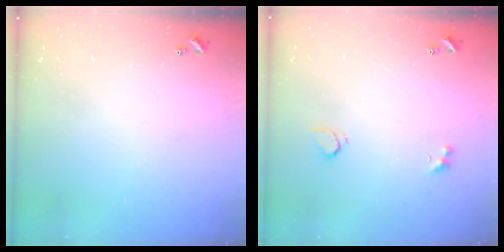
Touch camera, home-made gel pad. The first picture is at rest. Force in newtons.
{"total": 2.1, "press": 1.8, "slide": 1.2}